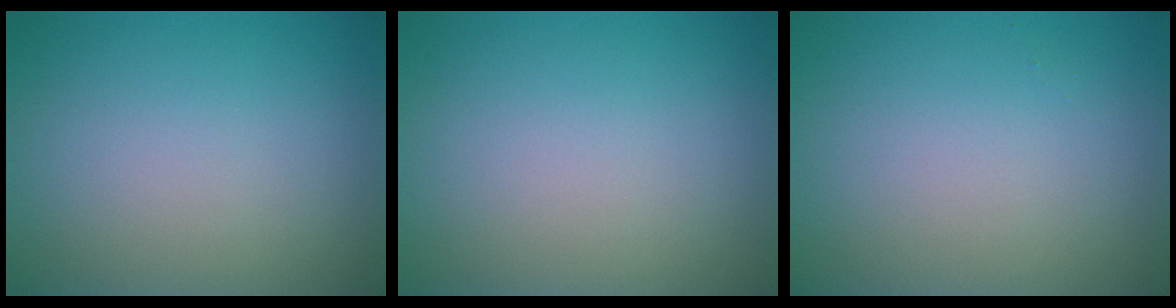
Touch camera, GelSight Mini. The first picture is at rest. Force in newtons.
{"total": 0.0}
{"total": 0.0}